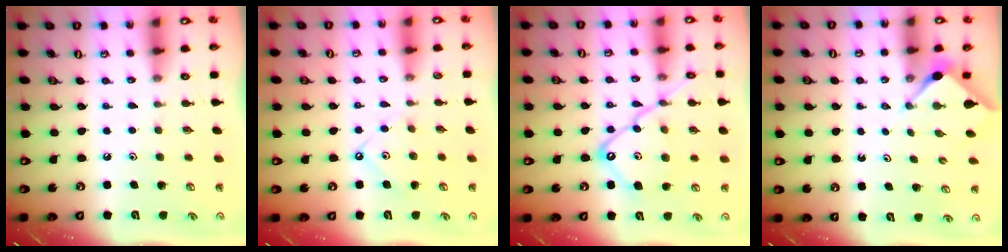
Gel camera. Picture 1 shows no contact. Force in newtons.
{"total": 6.1, "press": 6.0, "slide": 0.7}
{"total": 16.0, "press": 15.9, "slide": 1.6}
{"total": 3.0, "press": 3.0, "slide": 0.3}